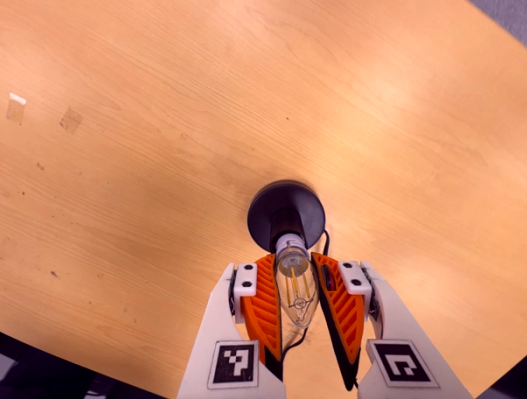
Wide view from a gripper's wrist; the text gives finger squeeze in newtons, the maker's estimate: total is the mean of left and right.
{"total": 14.5, "left": 14.4, "right": 14.7}